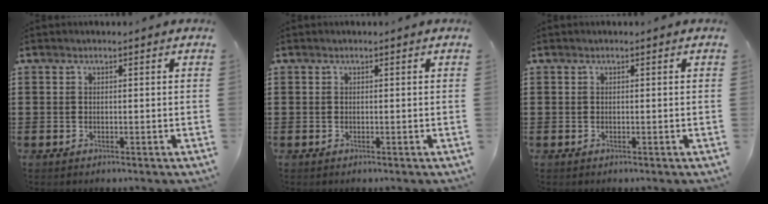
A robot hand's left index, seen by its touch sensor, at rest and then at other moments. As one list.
[{"total": 0.0}, {"total": 0.0}]